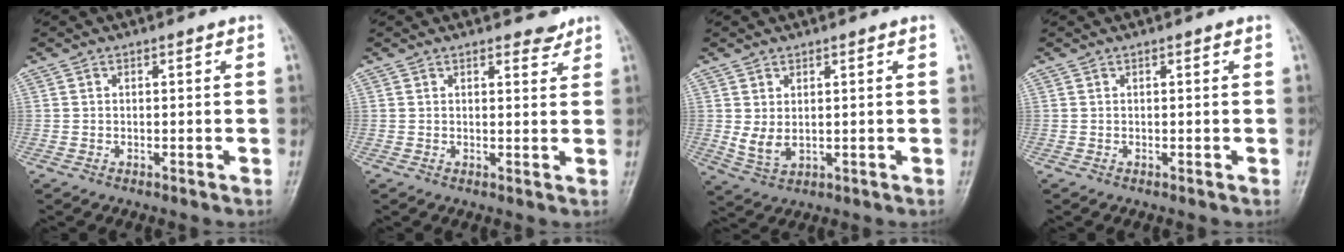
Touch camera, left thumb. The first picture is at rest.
{"total": 2.3, "force": [1.9, 1.0, 0.6], "torque": [0.007, -0.013, 0.022]}
{"total": 4.2, "force": [0.6, 2.6, 3.3], "torque": [-0.059, -0.008, 0.021]}
{"total": 0.0}